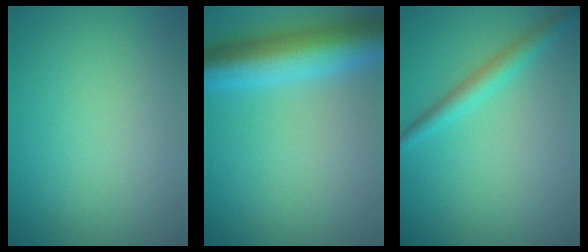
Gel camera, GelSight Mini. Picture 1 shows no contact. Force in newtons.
{"total": 8.2, "press": 8.2, "slide": 0.2}
{"total": 2.3, "press": 2.3, "slide": 0.2}